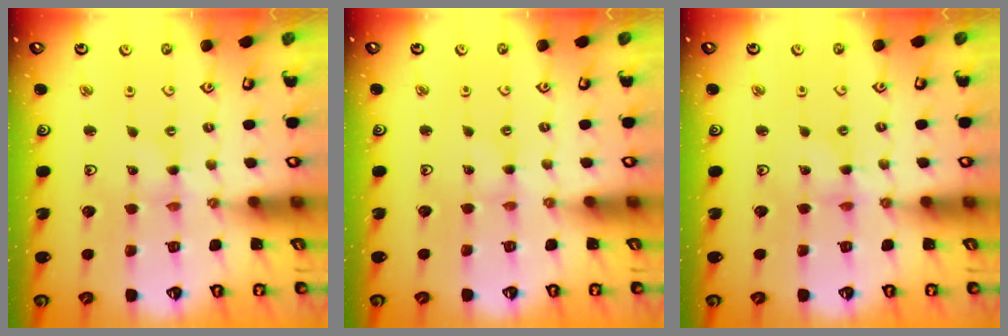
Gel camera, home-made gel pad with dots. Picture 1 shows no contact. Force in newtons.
{"total": 0.0}
{"total": 1.1, "press": 1.1, "slide": 0.1}